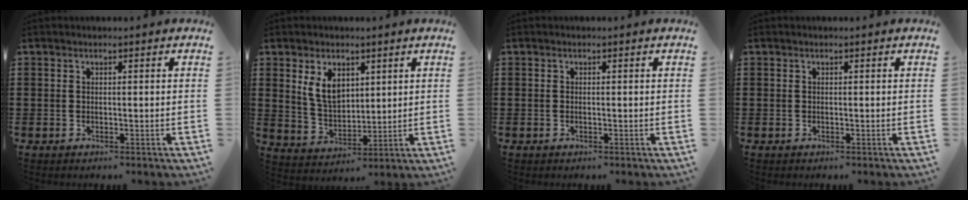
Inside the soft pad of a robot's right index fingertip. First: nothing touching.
{"total": 6.3, "force": [2.6, 3.9, 4.2], "torque": [-0.103, 0.008, 0.046]}
{"total": 0.0}
{"total": 0.0}